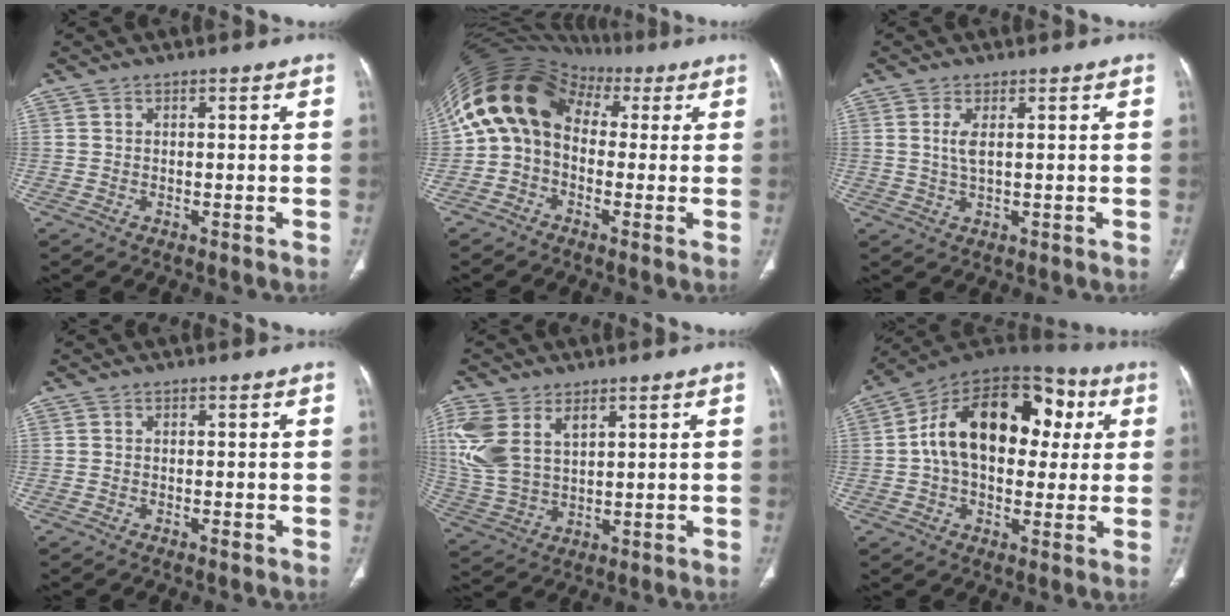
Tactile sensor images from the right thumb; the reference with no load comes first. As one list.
[{"total": 15.1, "force": [1.9, 11.8, 9.2], "torque": [-0.163, 0.062, 0.026]}, {"total": 2.9, "force": [0.8, 0.9, 2.7], "torque": [-0.068, -0.004, 0.021]}, {"total": 0.5, "force": [-0.3, 0.2, 0.4], "torque": [-0.007, -0.001, -0.005]}, {"total": 13.4, "force": [5.4, 8.3, 9.1], "torque": [-0.213, -0.008, 0.122]}, {"total": 22.5, "force": [3.5, 14.4, 16.9], "torque": [-0.244, 0.033, 0.044]}]